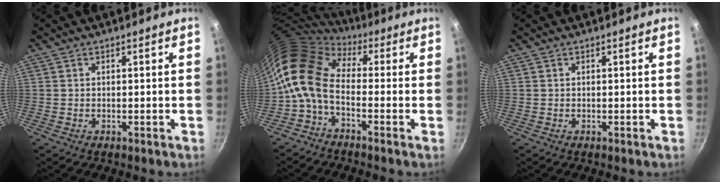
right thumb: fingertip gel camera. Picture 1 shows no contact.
{"total": 11.6, "force": [-0.8, 7.3, 9.0], "torque": [-0.168, 0.021, -0.036]}
{"total": 0.0}